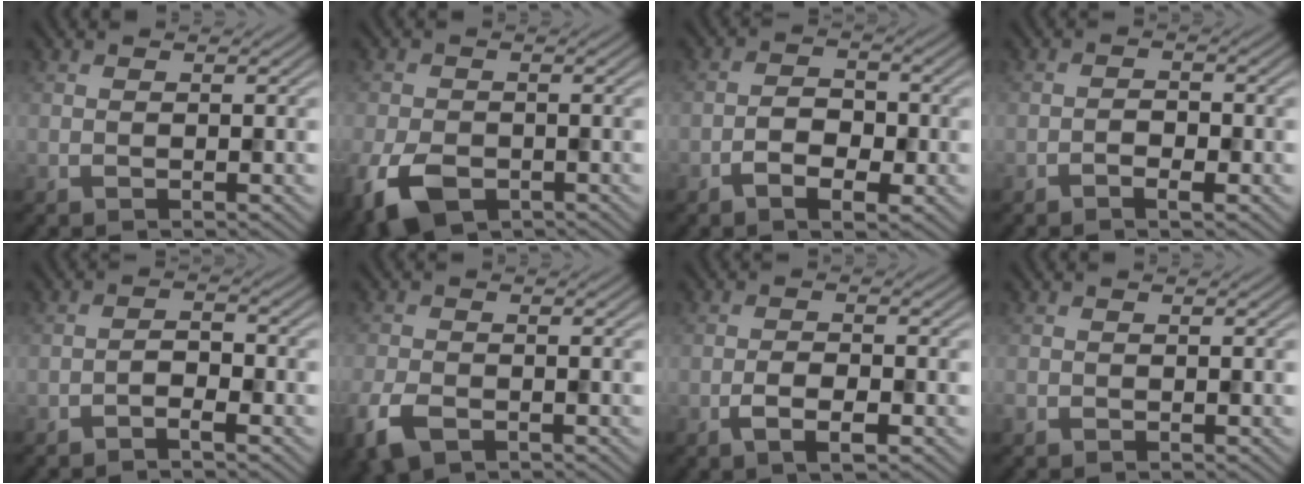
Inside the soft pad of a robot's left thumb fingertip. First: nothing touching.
{"total": 6.6, "force": [-3.2, 4.2, 3.9], "torque": [-0.097, -0.017, -0.066]}
{"total": 4.0, "force": [-1.9, 2.3, 2.7], "torque": [-0.044, 0.005, -0.037]}
{"total": 2.0, "force": [-1.1, 0.9, 1.4], "torque": [-0.021, 0.003, -0.023]}
{"total": 2.0, "force": [-1.4, 0.6, 1.3], "torque": [-0.021, 0.007, -0.032]}
{"total": 4.7, "force": [-2.8, 2.5, 2.9], "torque": [-0.073, -0.012, -0.062]}
{"total": 3.3, "force": [-1.6, 1.3, 2.6], "torque": [-0.053, 0.000, -0.034]}
{"total": 0.8, "force": [-0.5, 0.5, 0.2], "torque": [-0.006, -0.003, -0.012]}